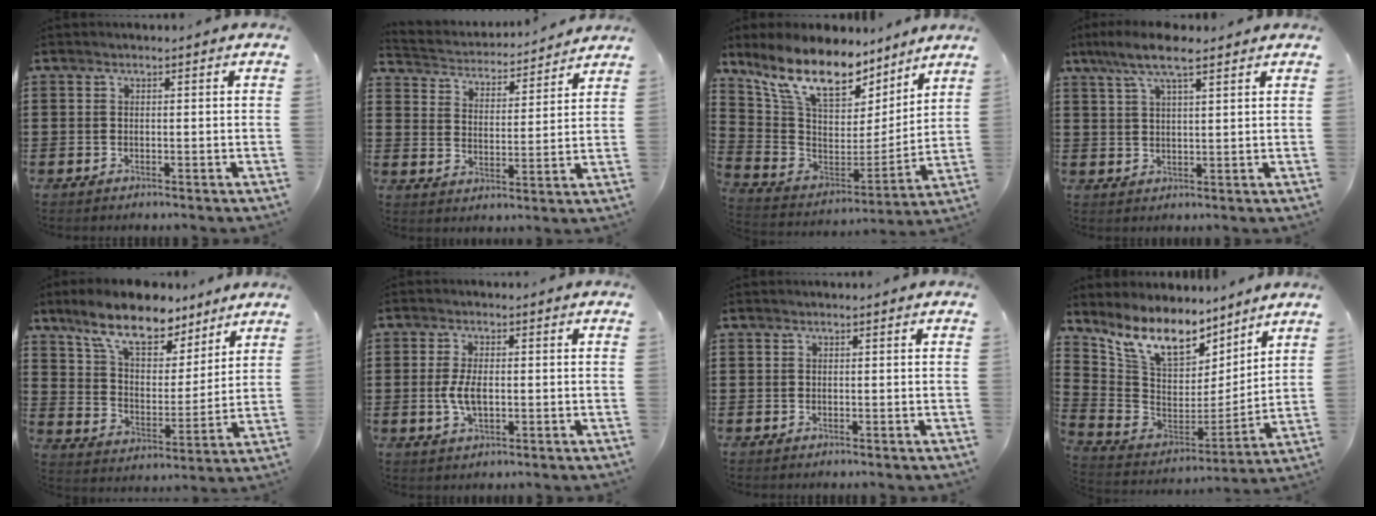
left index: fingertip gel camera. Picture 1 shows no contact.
{"total": 3.6, "force": [3.6, 0.3, -0.1], "torque": [-0.022, -0.030, 0.055]}
{"total": 13.0, "force": [9.4, 4.9, 7.5], "torque": [-0.177, -0.050, 0.166]}
{"total": 6.8, "force": [4.8, 1.3, 4.7], "torque": [-0.102, -0.001, 0.085]}
{"total": 11.3, "force": [8.8, 4.2, 5.7], "torque": [-0.130, -0.037, 0.158]}
{"total": 4.6, "force": [-0.4, 2.1, 4.1], "torque": [-0.097, -0.004, -0.014]}
{"total": 0.0}
{"total": 11.1, "force": [8.5, 4.4, 5.5], "torque": [-0.150, -0.051, 0.156]}